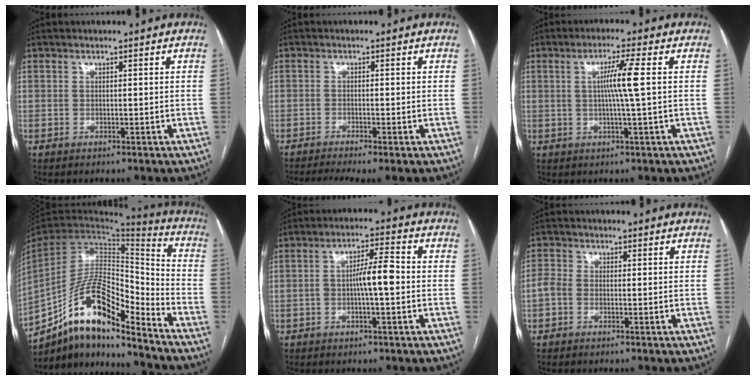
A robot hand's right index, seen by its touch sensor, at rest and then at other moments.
{"total": 4.7, "force": [-3.3, 0.4, 3.2], "torque": [-0.056, -0.007, -0.055]}
{"total": 5.5, "force": [0.7, -1.0, 5.3], "torque": [-0.097, 0.000, 0.015]}
{"total": 16.7, "force": [-12.3, 4.6, 10.4], "torque": [-0.186, 0.037, -0.219]}
{"total": 5.8, "force": [-0.7, 0.8, 5.7], "torque": [-0.100, 0.014, -0.013]}
{"total": 2.3, "force": [-0.7, 1.7, 1.3], "torque": [-0.031, 0.008, -0.019]}